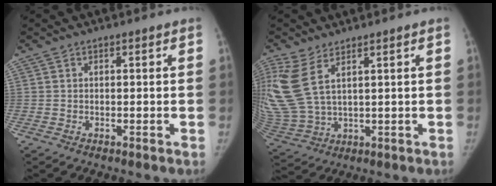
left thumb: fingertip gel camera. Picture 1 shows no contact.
{"total": 12.6, "force": [5.4, 6.1, 9.6], "torque": [-0.244, -0.016, 0.124]}